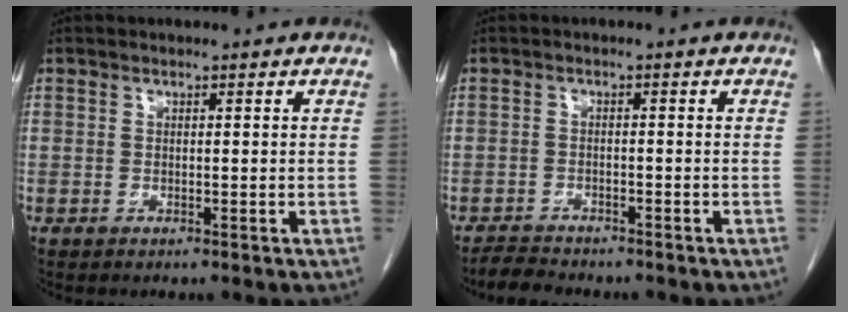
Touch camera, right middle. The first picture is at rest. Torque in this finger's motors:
{"motor_torque": [0.35, -0.20, 0.04, 0.01]}